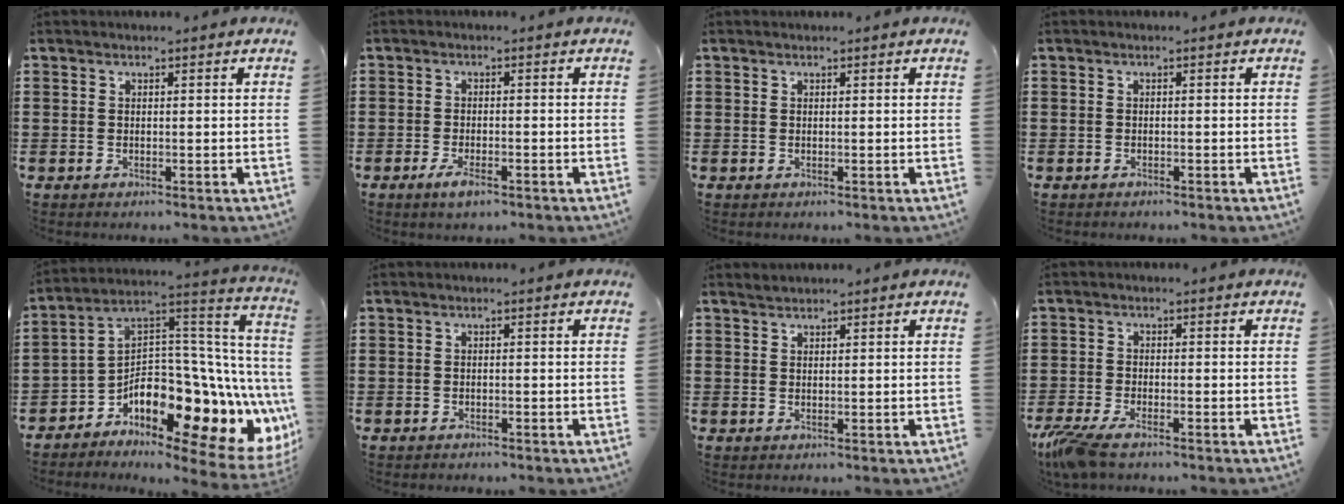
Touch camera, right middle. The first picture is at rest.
{"total": 2.9, "force": [-1.7, 0.9, 2.3], "torque": [-0.045, -0.001, -0.031]}
{"total": 0.0}
{"total": 0.6, "force": [-0.6, 0.1, 0.1], "torque": [-0.003, -0.002, -0.011]}
{"total": 10.7, "force": [-5.8, 4.8, 7.6], "torque": [-0.132, -0.043, -0.113]}
{"total": 0.7, "force": [-0.7, 0.1, 0.0], "torque": [-0.002, -0.001, -0.014]}
{"total": 0.8, "force": [0.8, 0.1, -0.2], "torque": [0.002, 0.001, 0.016]}
{"total": 3.9, "force": [-3.0, 0.3, 2.4], "torque": [-0.069, -0.016, -0.064]}